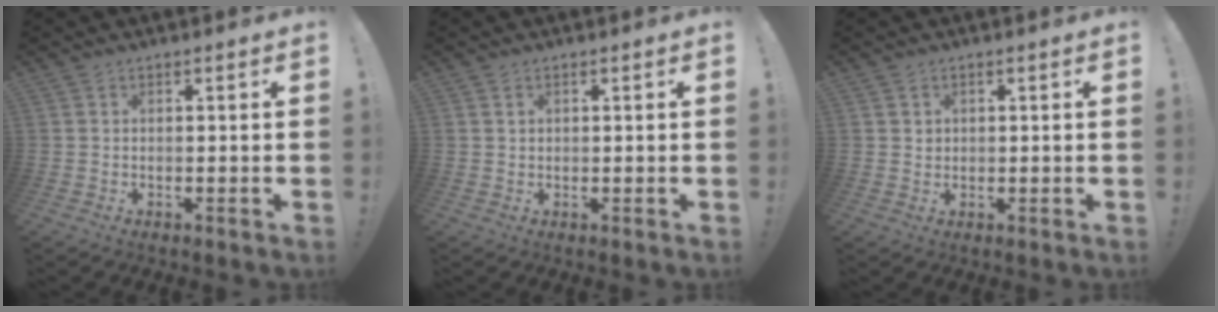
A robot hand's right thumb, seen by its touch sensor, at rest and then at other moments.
{"total": 1.0, "force": [0.7, 0.6, 0.3], "torque": [0.002, -0.003, 0.011]}
{"total": 1.7, "force": [0.8, 1.5, 0.1], "torque": [0.011, -0.007, 0.013]}